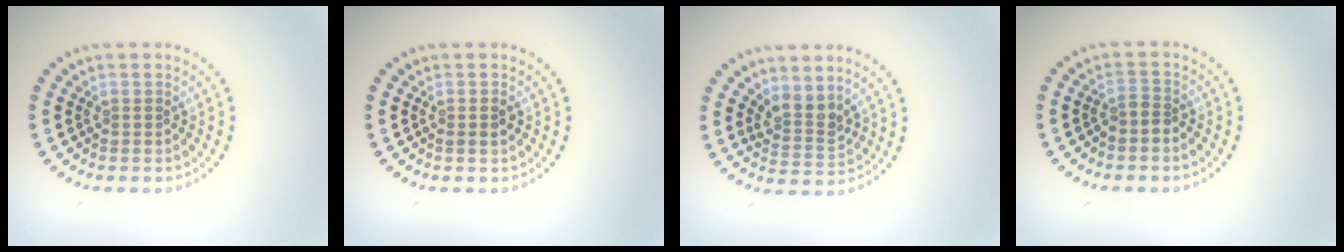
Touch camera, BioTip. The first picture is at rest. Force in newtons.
{"total": 1.0, "press": 1.0, "slide": 0.3}
{"total": 2.6, "press": 2.0, "slide": 1.7}
{"total": 1.1, "press": 0.7, "slide": 0.8}